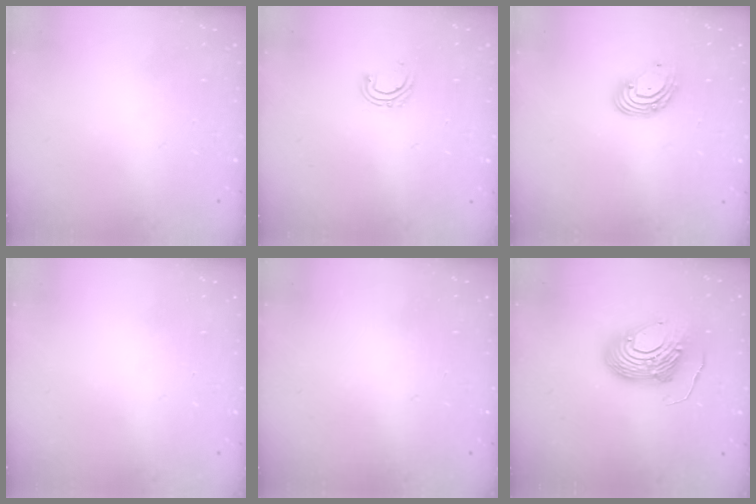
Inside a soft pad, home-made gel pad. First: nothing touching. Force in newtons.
{"total": 4.7, "press": 4.7, "slide": 0.8}
{"total": 6.5, "press": 6.4, "slide": 0.8}
{"total": 0.0}
{"total": 0.0}
{"total": 12.6, "press": 12.6, "slide": 1.4}